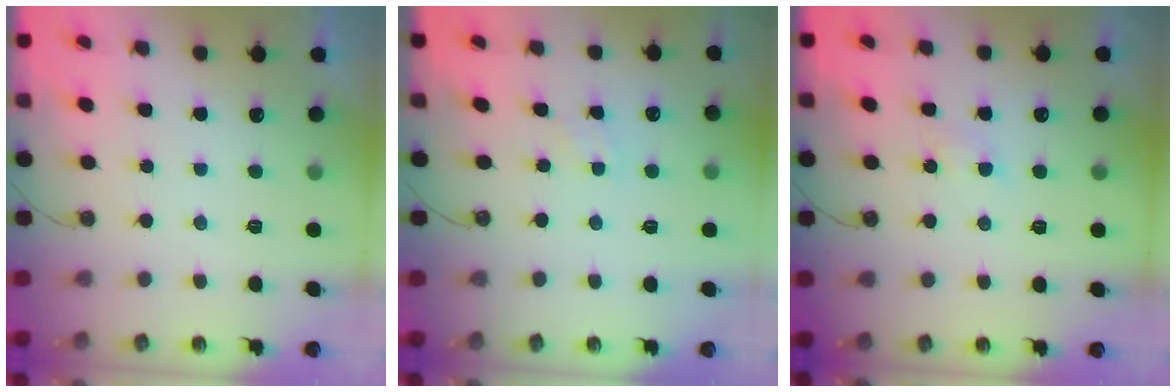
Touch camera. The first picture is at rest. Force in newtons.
{"total": 3.0, "press": 2.9, "slide": 0.4}
{"total": 2.9, "press": 2.9, "slide": 0.6}